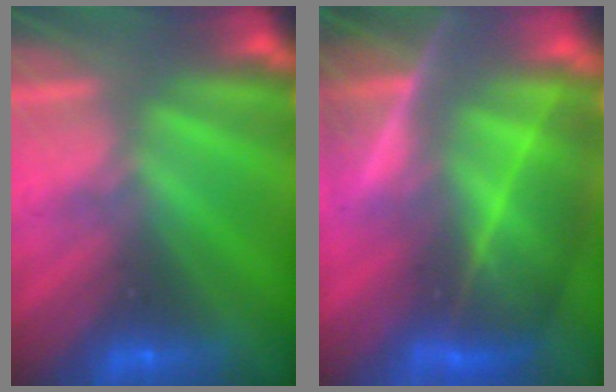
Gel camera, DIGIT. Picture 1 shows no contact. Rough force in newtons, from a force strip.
{"total": 7.1}